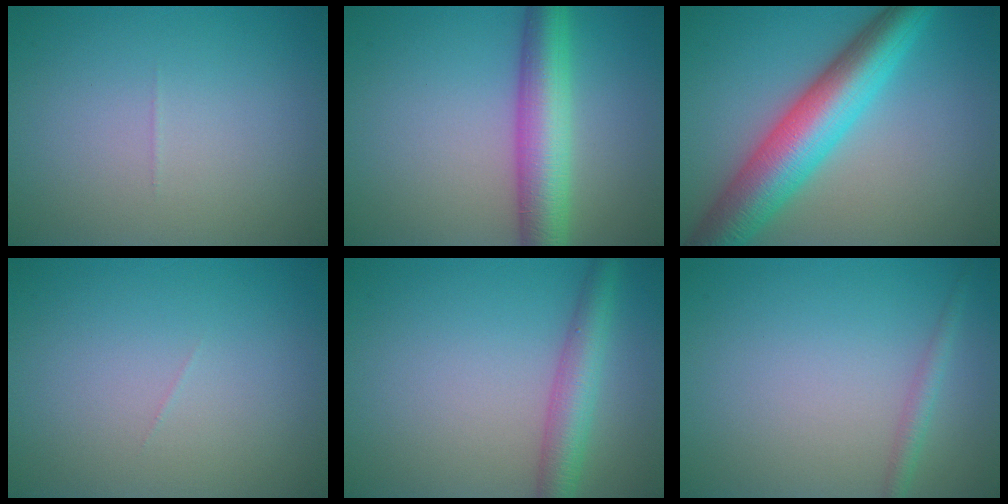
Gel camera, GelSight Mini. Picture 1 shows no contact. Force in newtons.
{"total": 6.6, "press": 6.6, "slide": 0.0}
{"total": 9.3, "press": 9.3, "slide": 0.1}
{"total": 0.0}
{"total": 4.1, "press": 4.1, "slide": 0.1}
{"total": 1.5, "press": 1.5, "slide": 0.0}